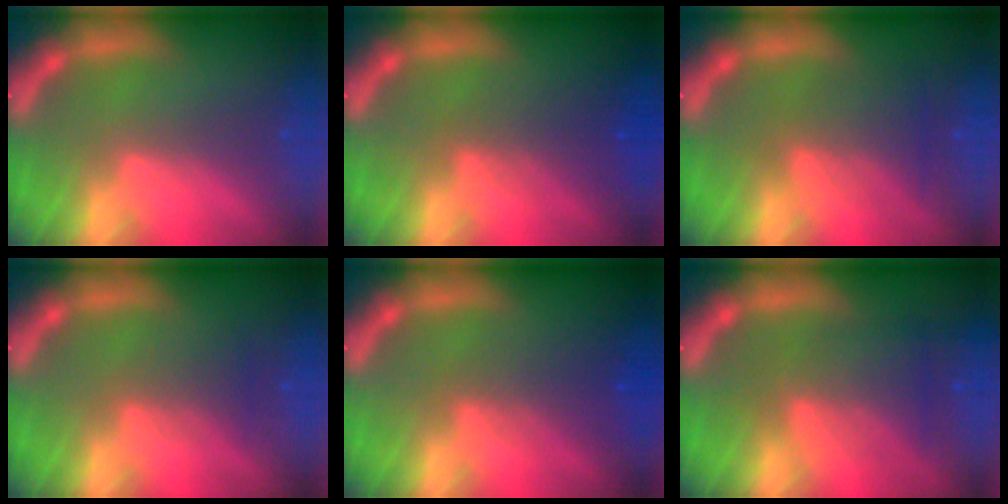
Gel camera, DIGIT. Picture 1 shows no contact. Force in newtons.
{"total": 3.5}
{"total": 4.5}
{"total": 2.5}
{"total": 3.5}
{"total": 5.5}